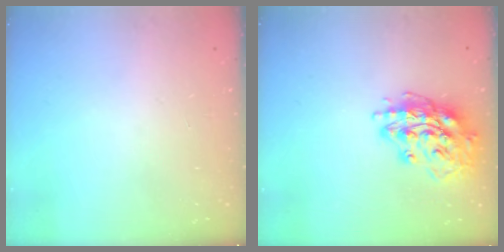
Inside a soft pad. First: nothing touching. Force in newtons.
{"total": 15.6, "press": 15.6, "slide": 1.3}